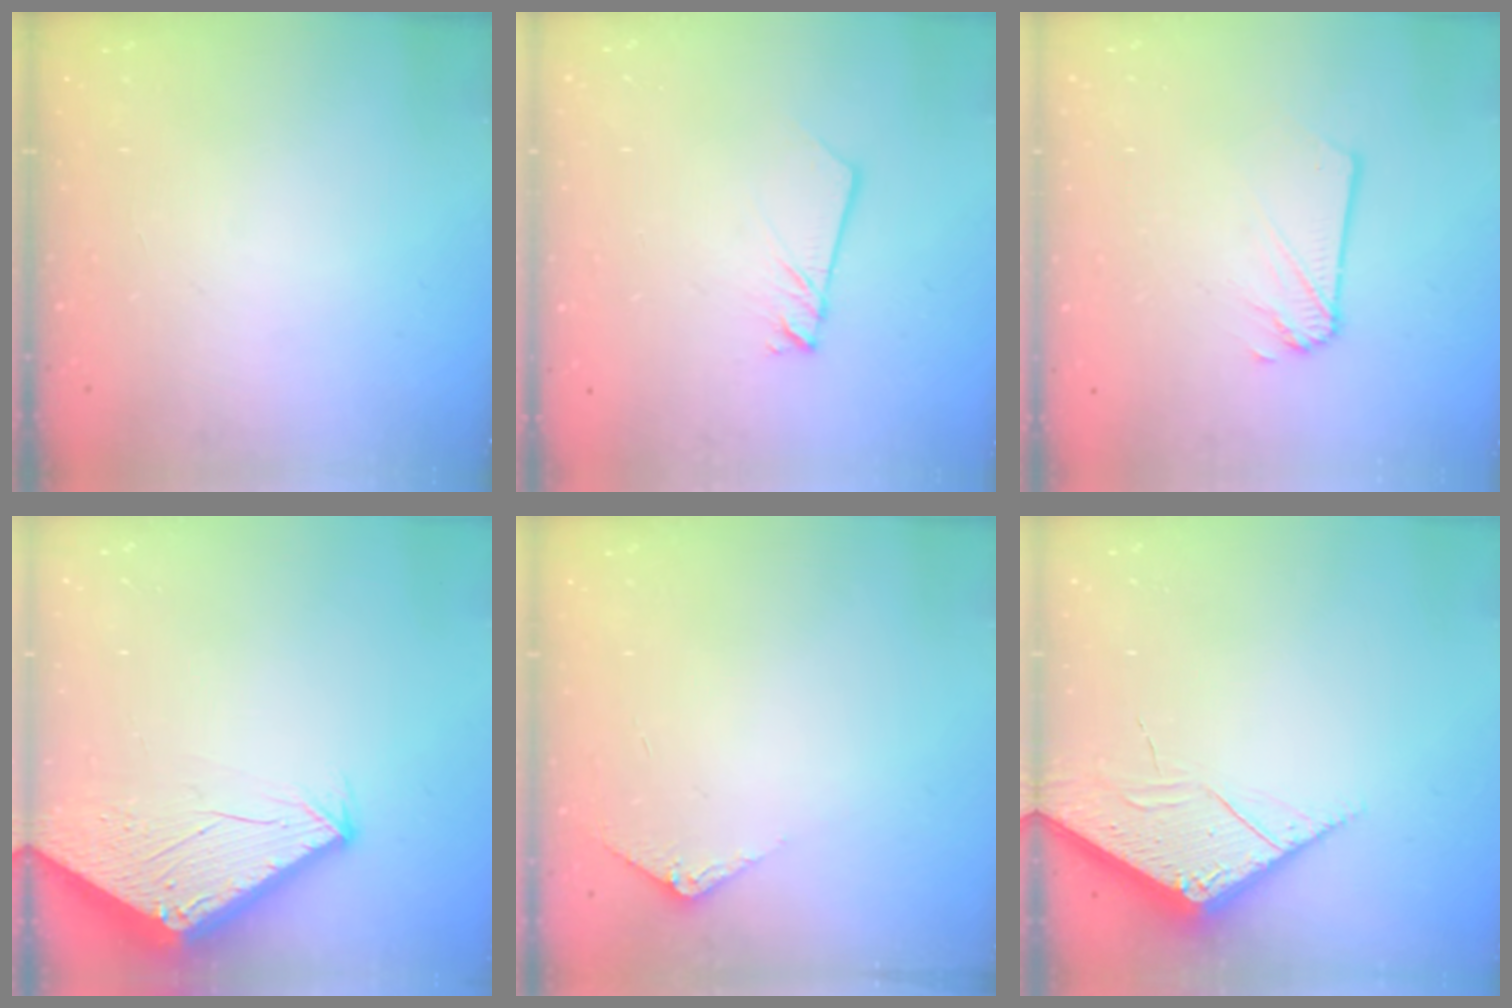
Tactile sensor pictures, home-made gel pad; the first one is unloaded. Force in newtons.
{"total": 2.4, "press": 2.4, "slide": 0.1}
{"total": 2.3, "press": 2.3, "slide": 0.1}
{"total": 2.9, "press": 2.9, "slide": 0.1}
{"total": 4.3, "press": 4.3, "slide": 0.5}
{"total": 3.9, "press": 3.9, "slide": 0.4}